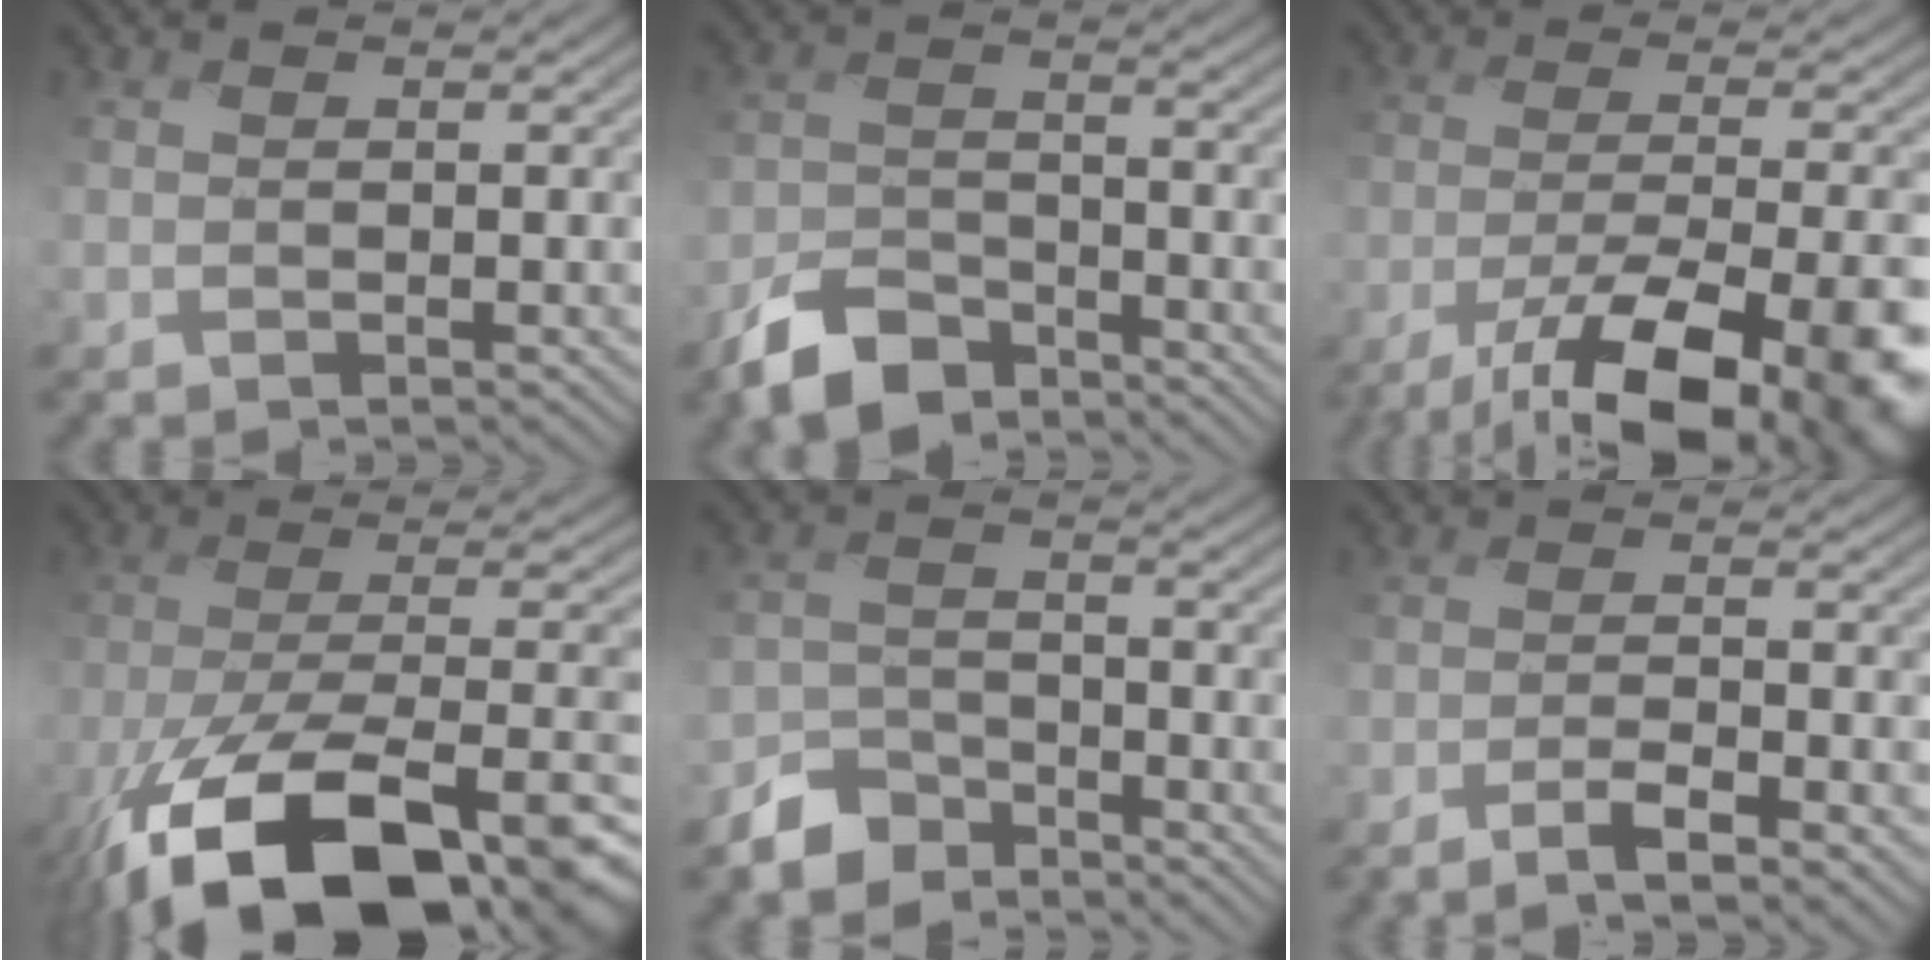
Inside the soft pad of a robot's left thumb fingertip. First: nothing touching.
{"total": 6.6, "force": [-5.3, 2.9, 2.8], "torque": [-0.057, -0.005, -0.114]}
{"total": 16.2, "force": [-10.6, 4.2, 11.5], "torque": [-0.182, -0.038, -0.159]}
{"total": 19.0, "force": [-11.0, 7.1, 13.7], "torque": [-0.267, -0.052, -0.168]}
{"total": 5.6, "force": [-4.8, 2.7, 1.4], "torque": [-0.028, -0.002, -0.103]}
{"total": 3.8, "force": [-2.8, 0.2, 2.7], "torque": [-0.051, 0.007, -0.054]}